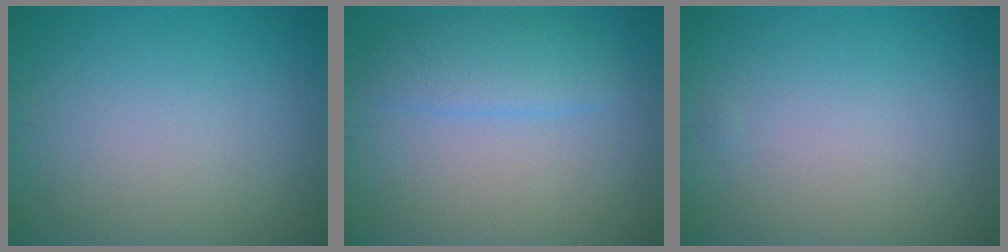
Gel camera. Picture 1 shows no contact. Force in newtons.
{"total": 2.9, "press": 2.9, "slide": 0.2}
{"total": 0.0}